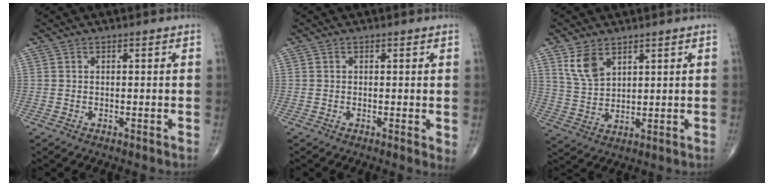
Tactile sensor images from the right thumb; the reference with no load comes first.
{"total": 1.7, "force": [0.0, 0.5, 1.6], "torque": [-0.023, -0.007, -0.004]}
{"total": 6.5, "force": [3.8, 3.6, 3.9], "torque": [-0.070, -0.017, 0.087]}